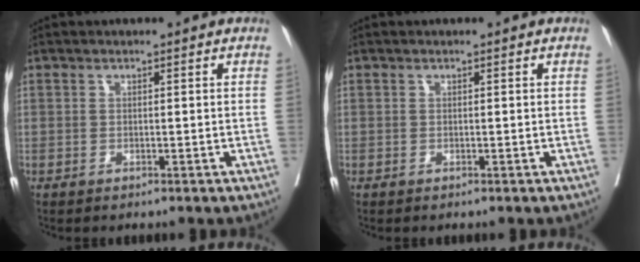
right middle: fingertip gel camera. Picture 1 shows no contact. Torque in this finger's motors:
{"motor_torque": [-0.11, -0.08, 0.00, 0.00]}